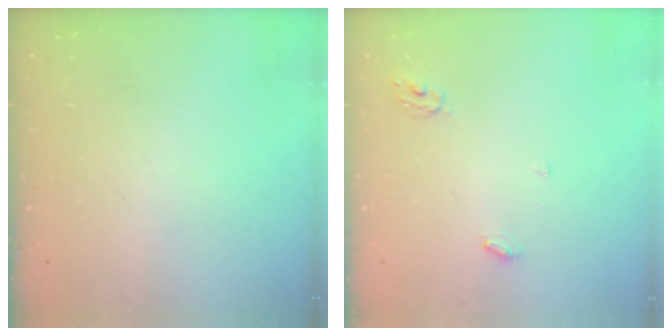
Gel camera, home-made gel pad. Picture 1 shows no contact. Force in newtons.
{"total": 4.1, "press": 4.1, "slide": 0.2}